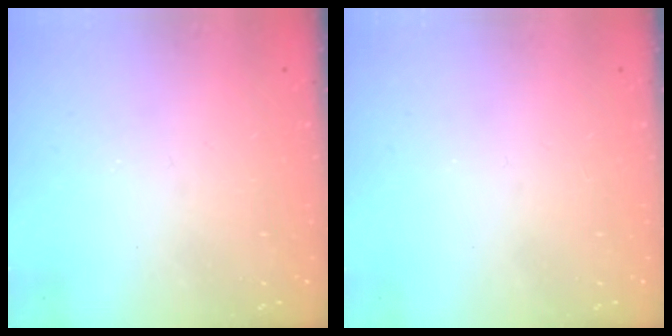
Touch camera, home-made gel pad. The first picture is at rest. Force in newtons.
{"total": 0.0}